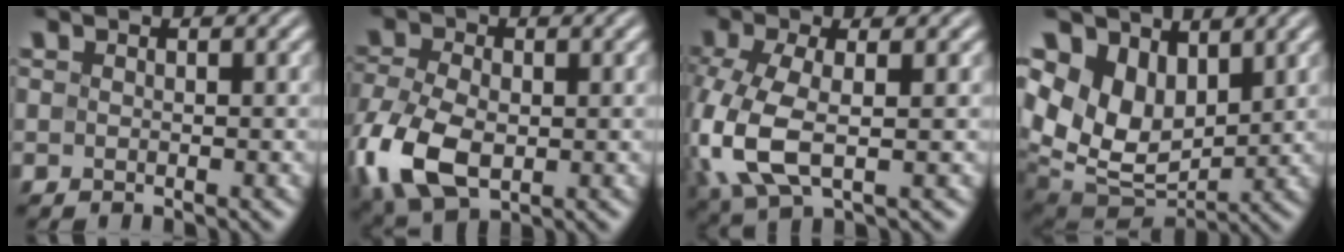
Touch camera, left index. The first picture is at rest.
{"total": 8.1, "force": [-2.0, 5.0, 6.1], "torque": [-0.156, -0.014, -0.045]}
{"total": 6.9, "force": [-1.0, 3.2, 6.0], "torque": [-0.154, -0.006, -0.021]}
{"total": 8.1, "force": [3.5, 5.6, 4.8], "torque": [-0.113, -0.006, 0.063]}